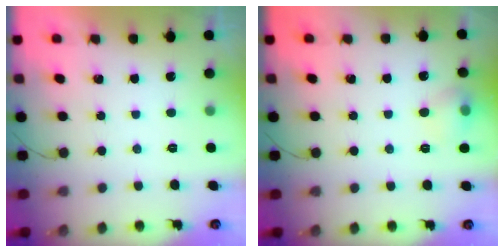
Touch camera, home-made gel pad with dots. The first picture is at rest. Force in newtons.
{"total": 7.7, "press": 7.6, "slide": 1.2}